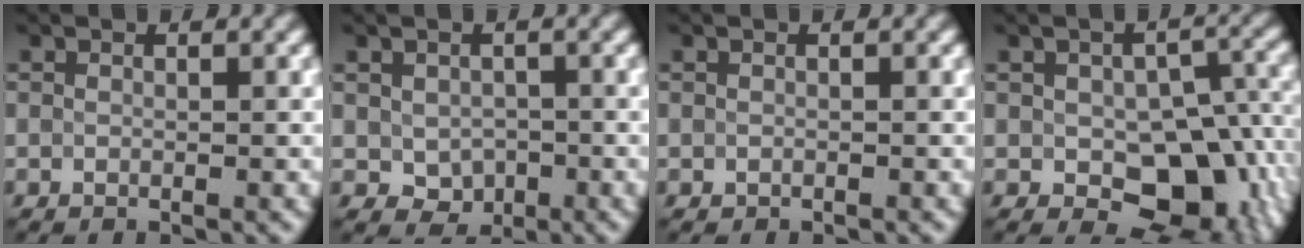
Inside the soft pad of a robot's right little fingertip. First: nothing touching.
{"total": 1.6, "force": [-0.6, 1.2, 0.8], "torque": [-0.020, -0.007, 0.005]}
{"total": 0.6, "force": [-0.3, -0.3, -0.4], "torque": [0.001, -0.001, 0.003]}
{"total": 9.9, "force": [-2.8, 5.8, 7.6], "torque": [-0.109, -0.023, -0.016]}